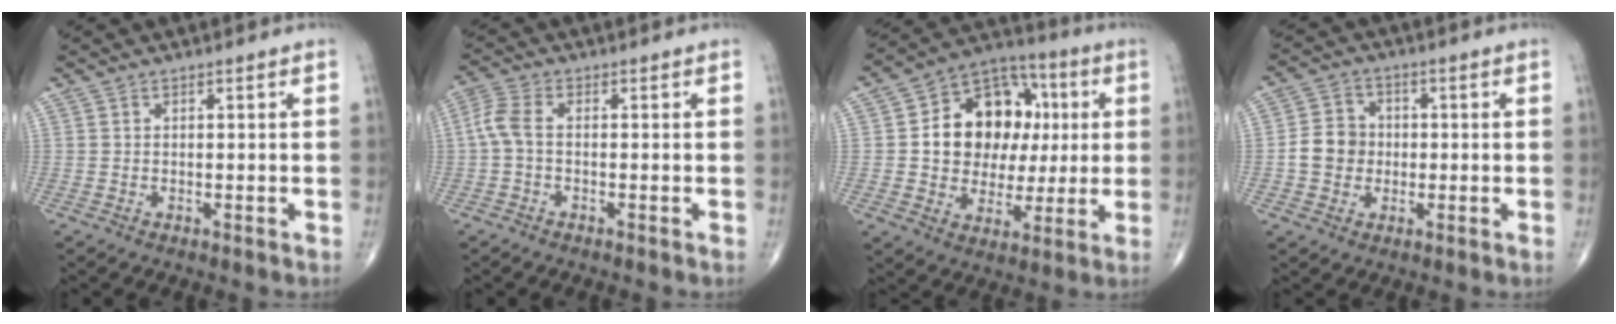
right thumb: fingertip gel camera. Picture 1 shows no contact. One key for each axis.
{"total": 4.3, "fx": -0.5, "fy": 2.1, "fz": 3.7, "tx": -0.099, "ty": 0.012, "tz": -0.020}
{"total": 18.1, "fx": 2.6, "fy": 13.7, "fz": 11.5, "tx": -0.128, "ty": 0.021, "tz": 0.041}
{"total": 6.8, "fx": -0.7, "fy": 6.0, "fz": 3.0, "tx": -0.032, "ty": 0.016, "tz": -0.021}